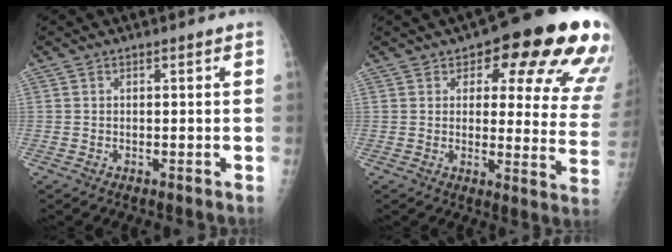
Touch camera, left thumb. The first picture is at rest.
{"total": 21.5, "force": [10.7, 8.2, 16.8], "torque": [-0.161, -0.034, 0.121]}